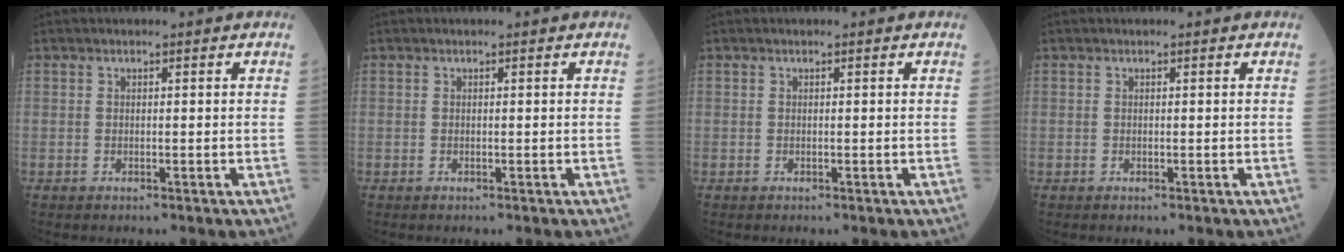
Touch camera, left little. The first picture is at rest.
{"total": 0.0}
{"total": 0.0}
{"total": 0.0}